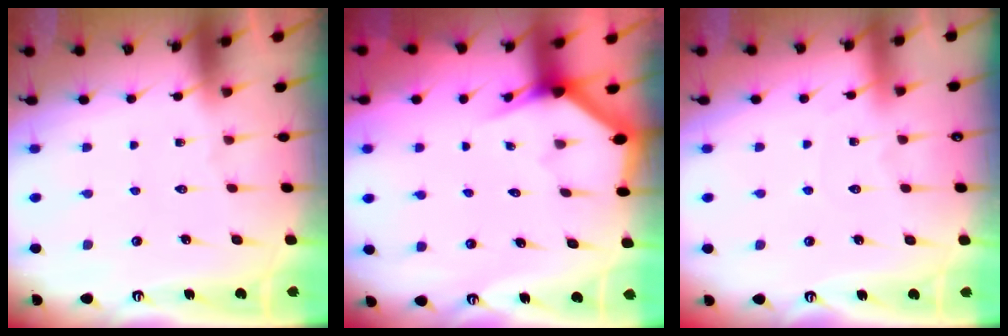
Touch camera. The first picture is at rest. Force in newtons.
{"total": 3.0, "press": 3.0, "slide": 0.1}
{"total": 3.0, "press": 2.9, "slide": 0.4}